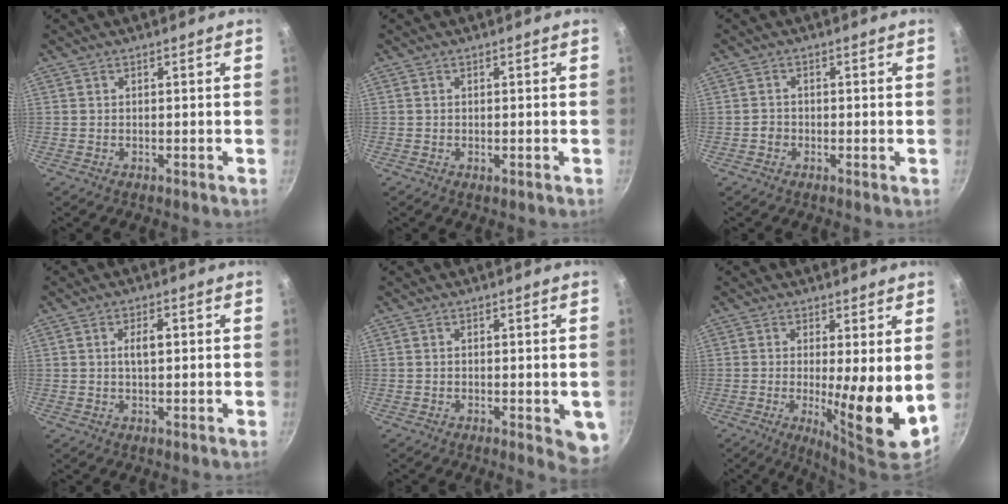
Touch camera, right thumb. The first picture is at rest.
{"total": 0.7, "force": [-0.1, 0.4, 0.6], "torque": [-0.007, -0.001, -0.002]}
{"total": 1.4, "force": [-0.6, 1.2, 0.5], "torque": [-0.001, 0.005, -0.013]}
{"total": 3.2, "force": [0.4, 1.5, 2.8], "torque": [-0.041, 0.009, 0.007]}
{"total": 5.2, "force": [-1.0, 2.2, 4.6], "torque": [-0.042, -0.003, -0.012]}
{"total": 10.5, "force": [0.0, 1.8, 10.4], "torque": [-0.160, -0.027, 0.000]}